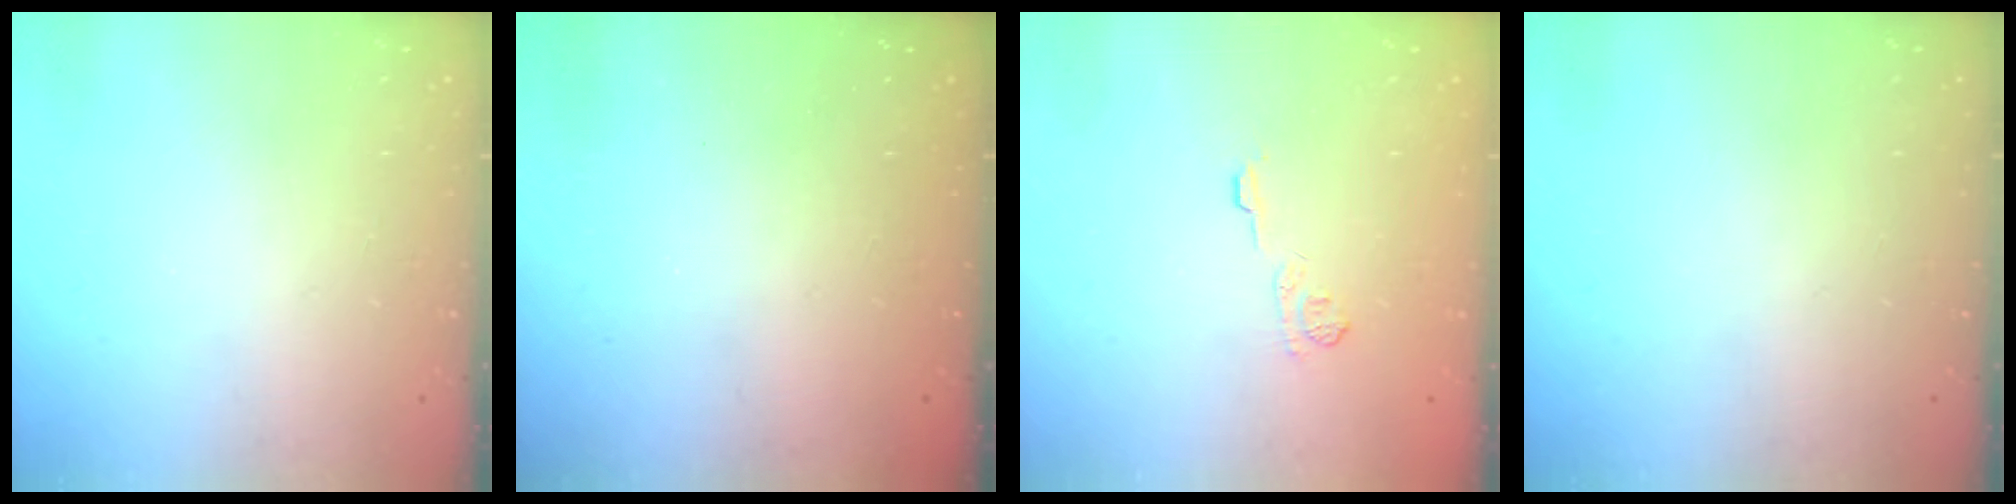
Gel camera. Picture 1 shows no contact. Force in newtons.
{"total": 2.4, "press": 2.3, "slide": 0.8}
{"total": 6.8, "press": 6.6, "slide": 1.5}
{"total": 0.0}